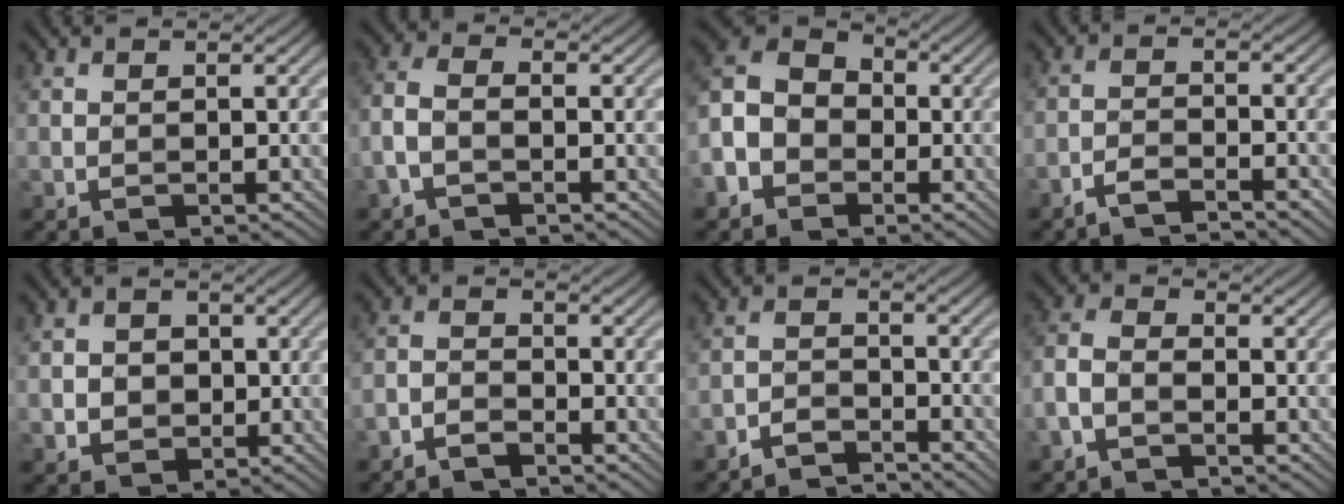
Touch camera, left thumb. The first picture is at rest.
{"total": 3.4, "force": [-1.7, 1.5, 2.5], "torque": [-0.060, 0.006, -0.046]}
{"total": 8.3, "force": [-3.7, 6.1, 4.1], "torque": [-0.110, -0.016, -0.082]}
{"total": 3.9, "force": [-3.5, 0.5, 1.8], "torque": [-0.034, 0.003, -0.071]}
{"total": 3.3, "force": [-0.3, 3.0, 1.2], "torque": [-0.022, -0.004, -0.016]}
{"total": 2.9, "force": [-2.6, 0.8, 1.1], "torque": [-0.023, 0.000, -0.060]}
{"total": 4.3, "force": [-4.0, 0.7, 1.1], "torque": [-0.021, 0.003, -0.084]}
{"total": 3.5, "force": [-2.2, 1.6, 2.2], "torque": [-0.053, 0.003, -0.059]}